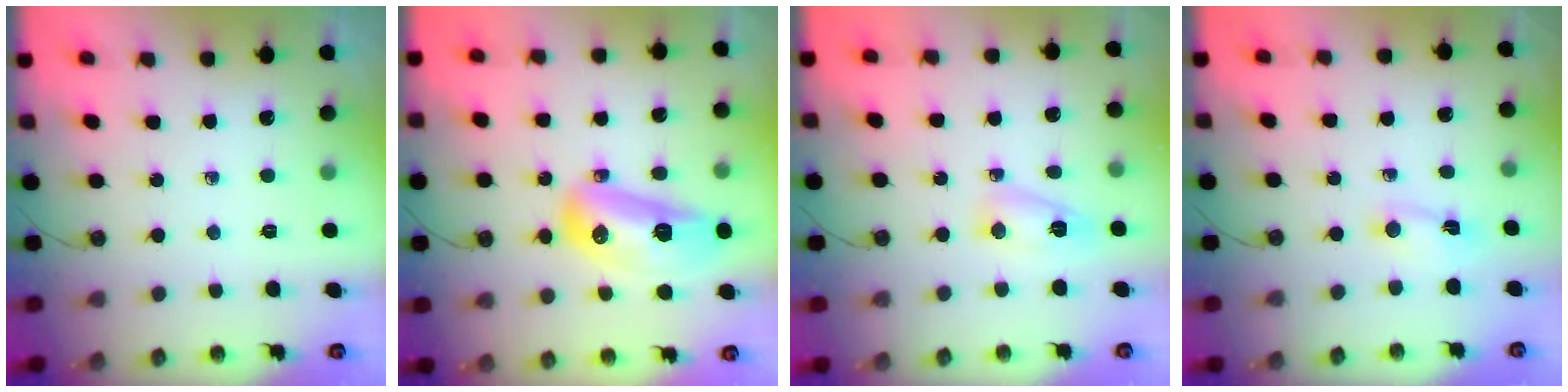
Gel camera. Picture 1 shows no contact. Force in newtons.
{"total": 15.2, "press": 15.1, "slide": 2.0}
{"total": 5.0, "press": 5.0, "slide": 0.4}
{"total": 1.4, "press": 1.4, "slide": 0.3}